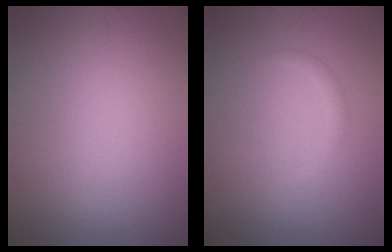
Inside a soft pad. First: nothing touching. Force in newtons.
{"total": 1.0, "press": 1.0, "slide": 0.0}